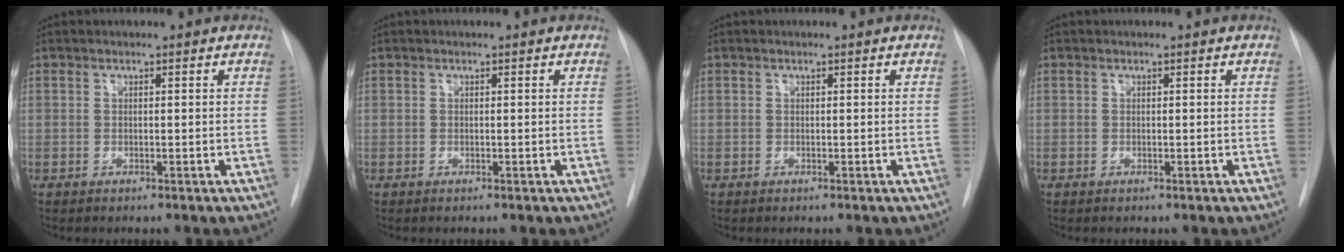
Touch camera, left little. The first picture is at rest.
{"total": 0.0}
{"total": 0.0}
{"total": 0.0}